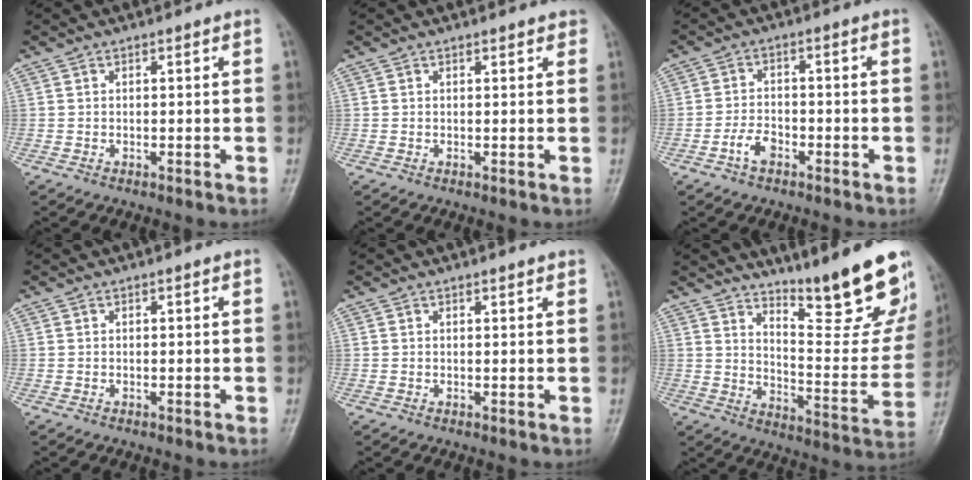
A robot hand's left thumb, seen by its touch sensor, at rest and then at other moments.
{"total": 1.3, "force": [1.0, 0.6, 0.6], "torque": [0.002, -0.002, 0.007]}
{"total": 4.1, "force": [-2.3, 2.4, 2.4], "torque": [-0.043, 0.020, -0.046]}
{"total": 0.0}
{"total": 0.8, "force": [0.7, 0.2, 0.4], "torque": [-0.005, -0.002, 0.008]}
{"total": 21.2, "force": [16.3, 4.1, 13.0], "torque": [-0.148, -0.123, 0.235]}